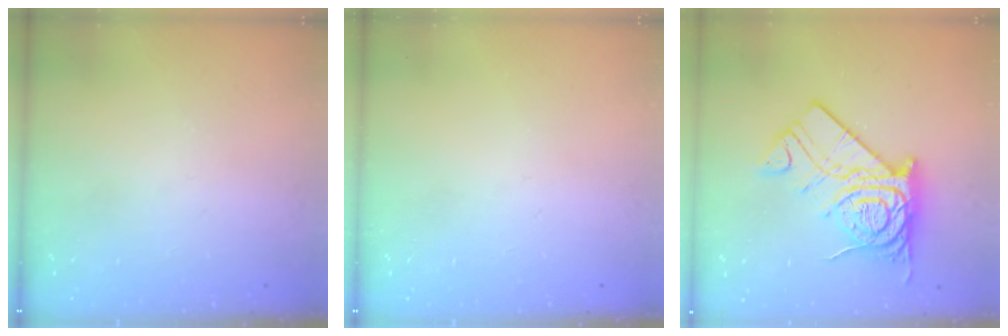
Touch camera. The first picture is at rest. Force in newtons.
{"total": 0.0}
{"total": 16.9, "press": 16.9, "slide": 1.2}